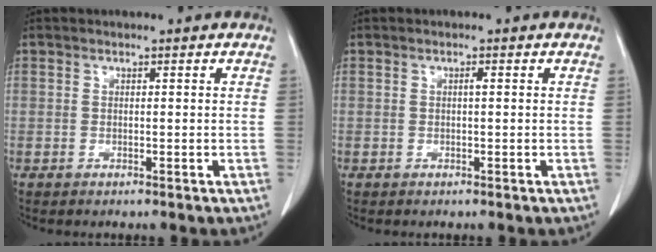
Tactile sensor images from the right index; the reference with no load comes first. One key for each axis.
{"total": 0.5, "fx": 0.1, "fy": 0.1, "fz": 0.5, "tx": -0.010, "ty": 0.001, "tz": 0.001}